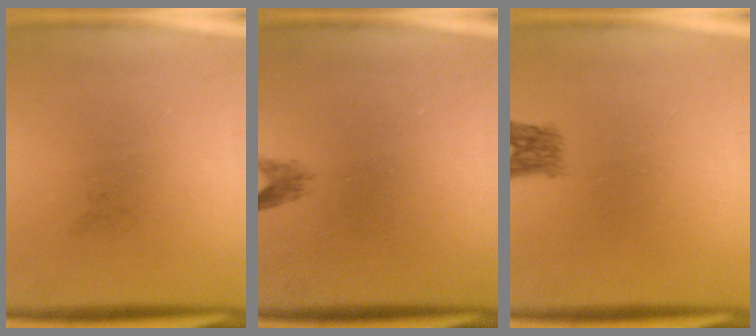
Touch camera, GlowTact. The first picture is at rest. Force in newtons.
{"total": 1.4}
{"total": 2.5}